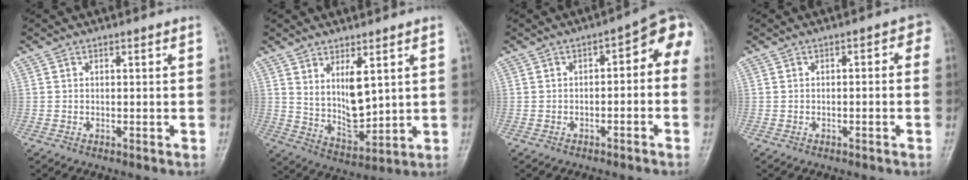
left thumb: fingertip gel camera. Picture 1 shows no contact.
{"total": 8.7, "force": [3.0, 3.8, 7.2], "torque": [-0.108, -0.036, 0.071]}
{"total": 7.2, "force": [-1.0, 3.4, 6.2], "torque": [-0.056, 0.049, -0.021]}
{"total": 3.0, "force": [-0.3, 1.4, 2.7], "torque": [-0.024, 0.026, -0.009]}